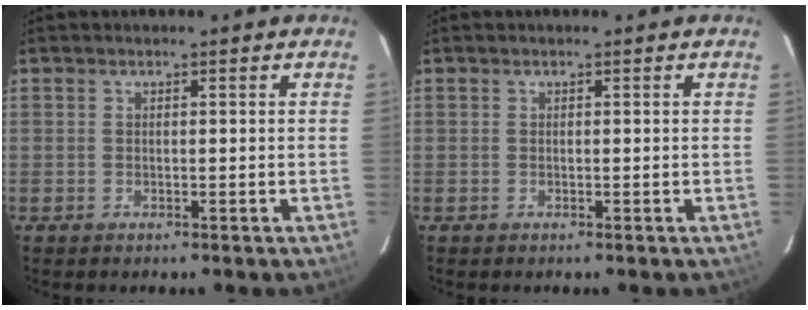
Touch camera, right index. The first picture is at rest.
{"total": 0.0}